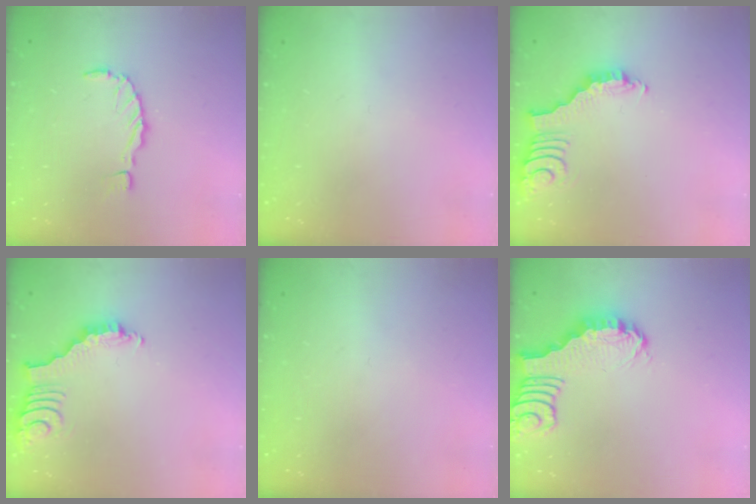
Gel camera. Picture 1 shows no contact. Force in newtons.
{"total": 0.0}
{"total": 2.0, "press": 2.0, "slide": 0.2}
{"total": 3.1, "press": 3.1, "slide": 0.4}
{"total": 0.0}
{"total": 2.5, "press": 2.5, "slide": 0.2}